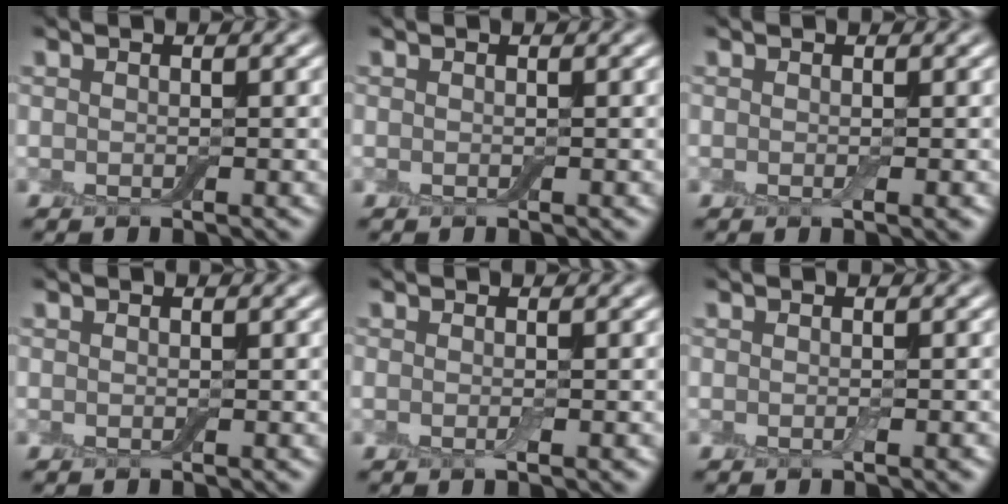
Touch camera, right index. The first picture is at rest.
{"total": 0.0}
{"total": 0.7, "force": [-0.1, 0.1, 0.7], "torque": [-0.012, -0.003, -0.002]}
{"total": 0.0}
{"total": 1.0, "force": [-0.2, 0.1, 0.9], "torque": [-0.018, -0.004, -0.005]}
{"total": 0.8, "force": [-0.4, 0.1, 0.7], "torque": [-0.012, -0.002, -0.006]}